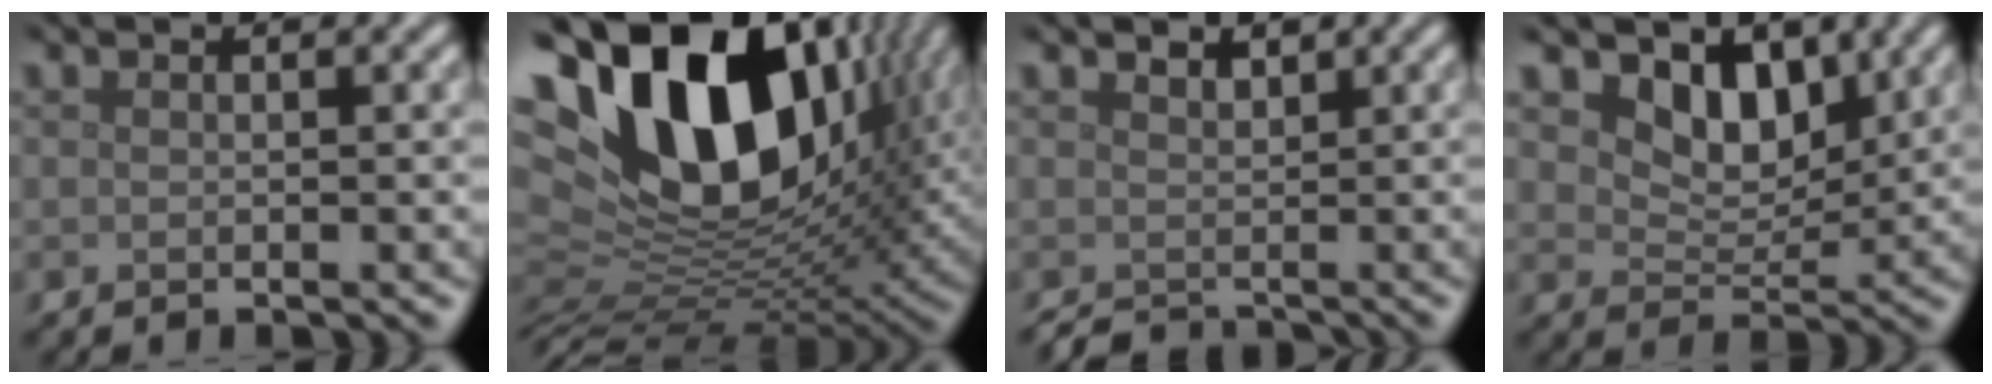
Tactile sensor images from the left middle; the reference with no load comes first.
{"total": 20.1, "force": [6.8, 11.8, 14.8], "torque": [-0.296, 0.016, 0.116]}
{"total": 1.0, "force": [-0.2, 0.9, 0.5], "torque": [-0.009, -0.003, -0.004]}
{"total": 4.4, "force": [2.8, 2.7, 2.2], "torque": [-0.040, -0.014, 0.038]}